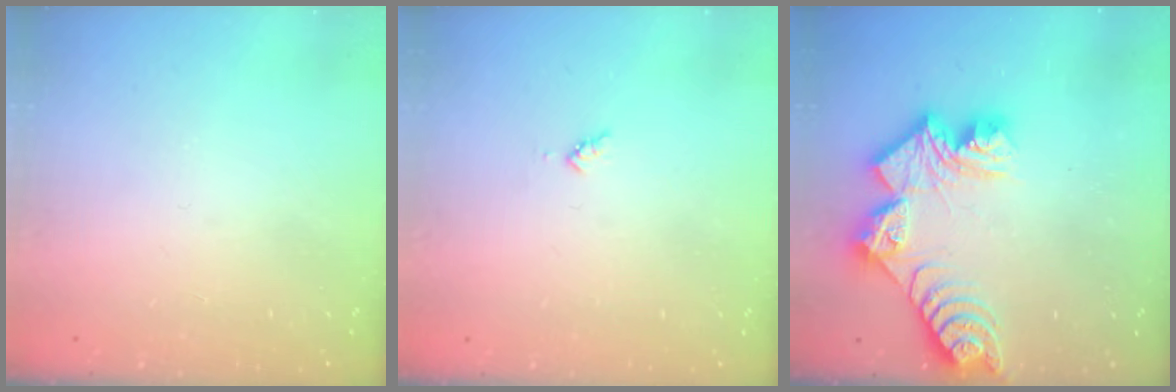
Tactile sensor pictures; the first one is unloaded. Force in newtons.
{"total": 3.4, "press": 3.3, "slide": 0.4}
{"total": 13.7, "press": 13.6, "slide": 1.2}